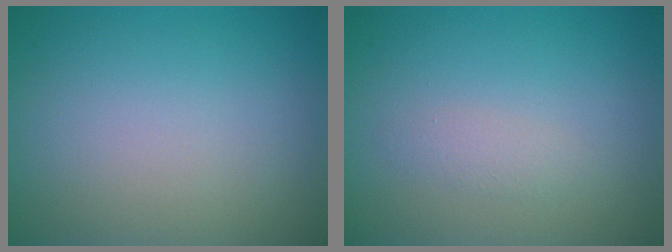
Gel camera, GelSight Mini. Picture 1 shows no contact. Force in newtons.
{"total": 1.1, "press": 1.1, "slide": 0.0}